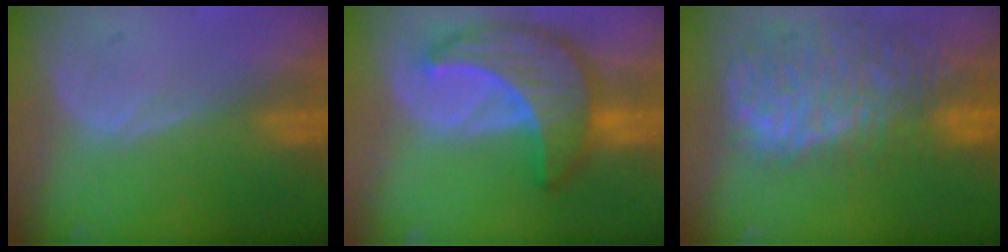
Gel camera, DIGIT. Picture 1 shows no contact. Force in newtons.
{"total": 9.5, "press": 9.5, "slide": 0.7}
{"total": 13.5, "press": 11.1, "slide": 7.8}